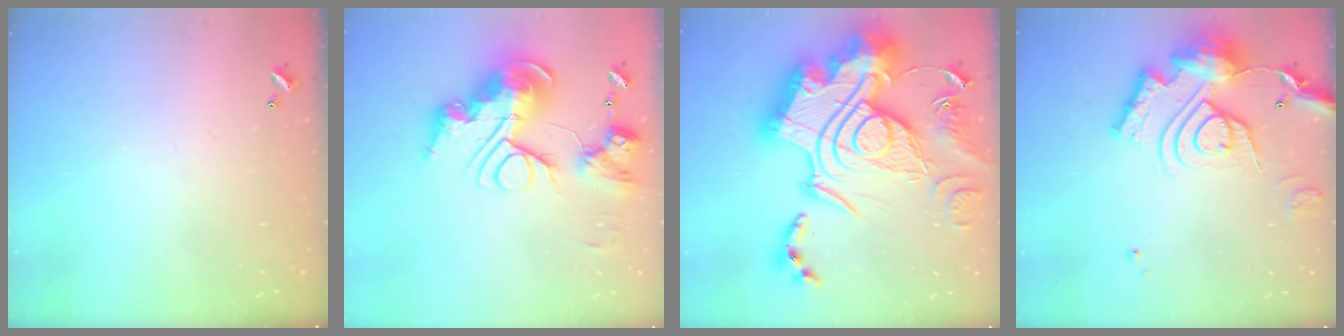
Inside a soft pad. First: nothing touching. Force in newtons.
{"total": 0.9, "press": 0.9, "slide": 0.0}
{"total": 0.7, "press": 0.7, "slide": 0.1}
{"total": 21.9, "press": 21.7, "slide": 2.3}